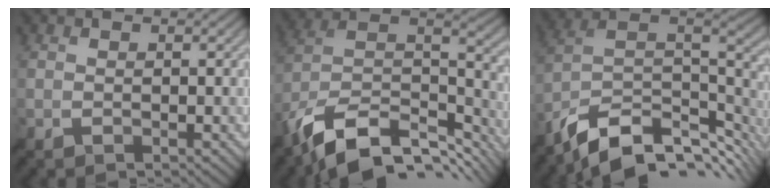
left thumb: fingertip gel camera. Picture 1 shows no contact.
{"total": 15.2, "force": [-9.8, 7.5, 9.0], "torque": [-0.213, -0.019, -0.158]}
{"total": 13.8, "force": [-8.3, 6.6, 8.8], "torque": [-0.198, -0.015, -0.140]}